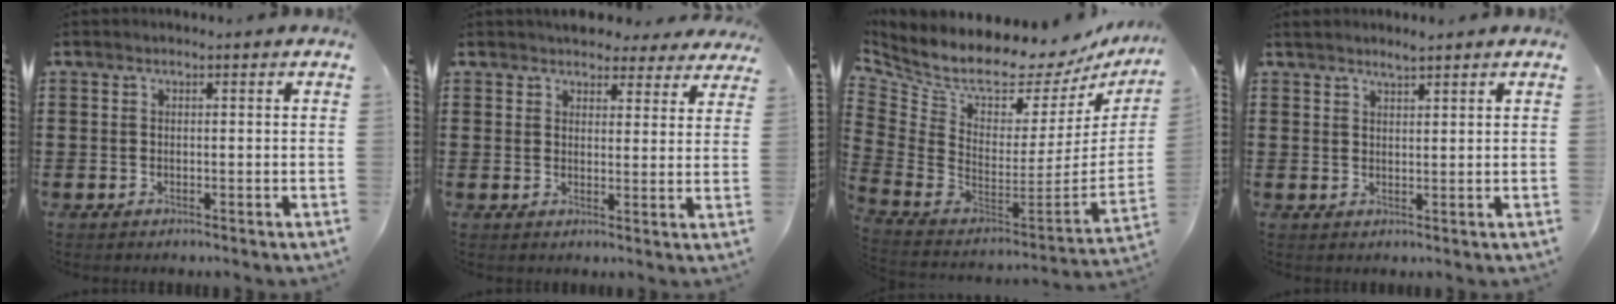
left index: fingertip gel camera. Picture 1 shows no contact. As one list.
[{"total": 4.1, "force": [3.8, 1.1, 0.8], "torque": [-0.021, -0.011, 0.071]}, {"total": 6.4, "force": [5.5, 1.8, 2.8], "torque": [-0.086, -0.072, 0.085]}, {"total": 1.8, "force": [1.5, -0.1, 0.9], "torque": [-0.019, -0.001, 0.029]}]